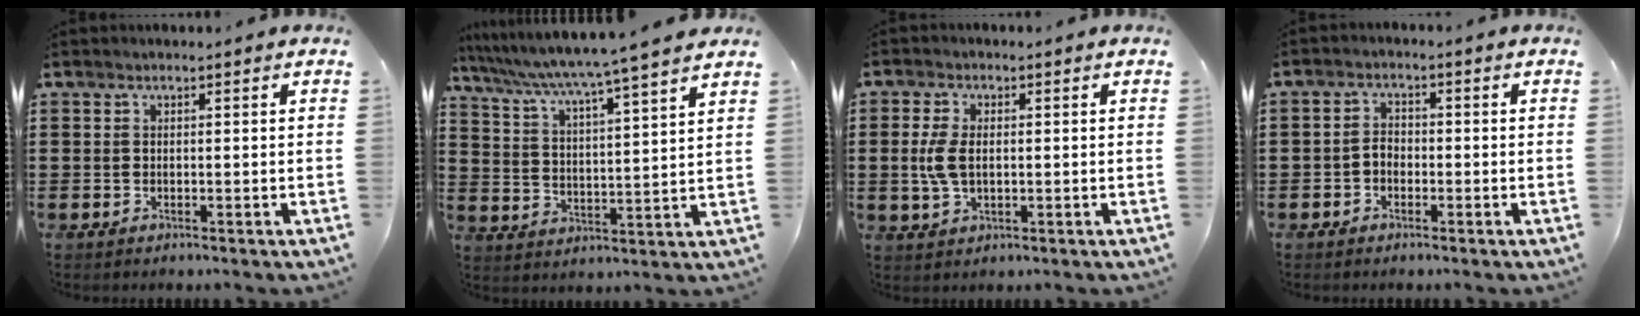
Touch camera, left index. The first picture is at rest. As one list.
[{"total": 5.1, "force": [4.4, -1.3, 2.3], "torque": [-0.066, -0.044, 0.064]}, {"total": 4.7, "force": [0.2, 2.6, 3.9], "torque": [-0.106, -0.002, -0.006]}, {"total": 2.0, "force": [-1.0, 1.4, 1.0], "torque": [-0.024, 0.006, -0.022]}]